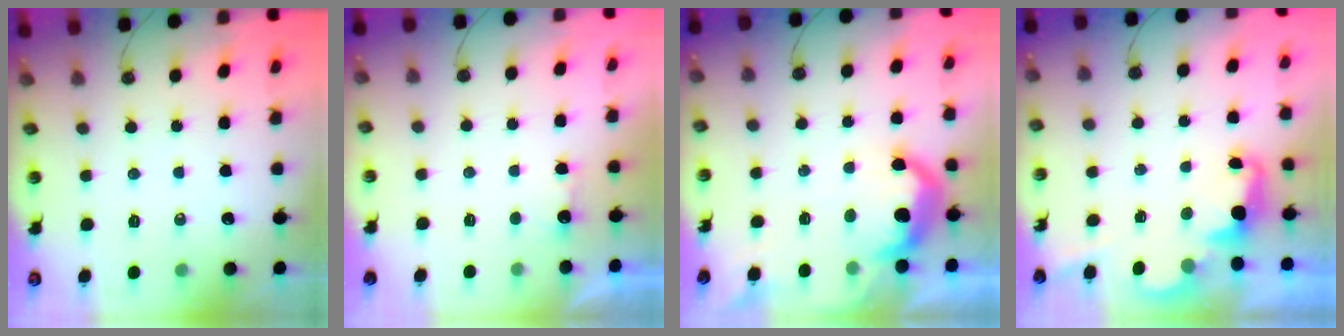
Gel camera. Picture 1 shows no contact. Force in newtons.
{"total": 1.3, "press": 1.0, "slide": 0.8}
{"total": 10.7, "press": 10.7, "slide": 0.5}
{"total": 2.4, "press": 2.3, "slide": 0.7}